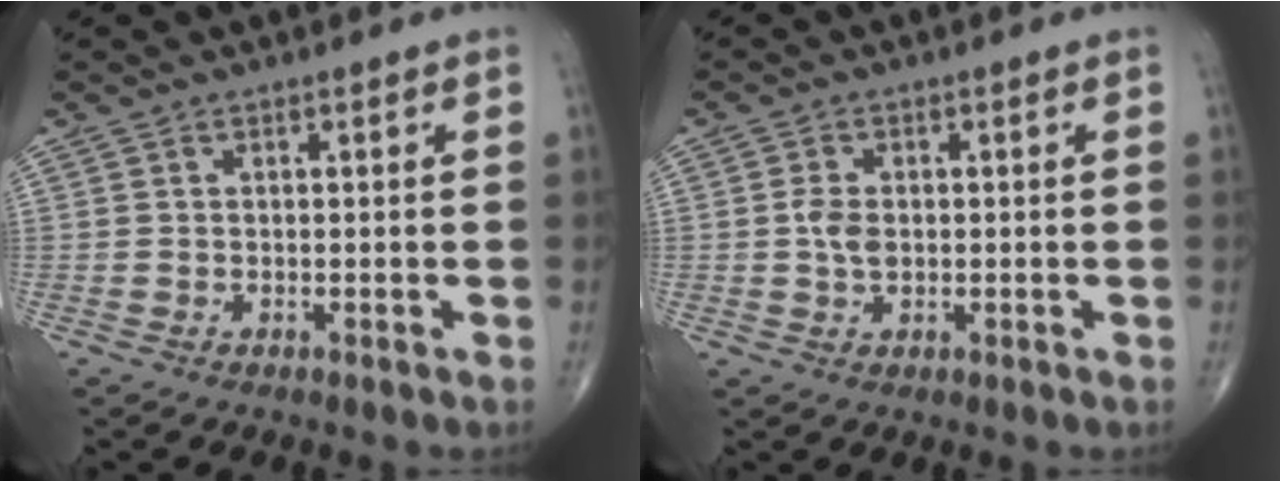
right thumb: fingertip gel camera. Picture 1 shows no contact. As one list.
[{"total": 3.4, "force": [0.0, 2.2, 2.6], "torque": [-0.049, 0.002, -0.001]}]